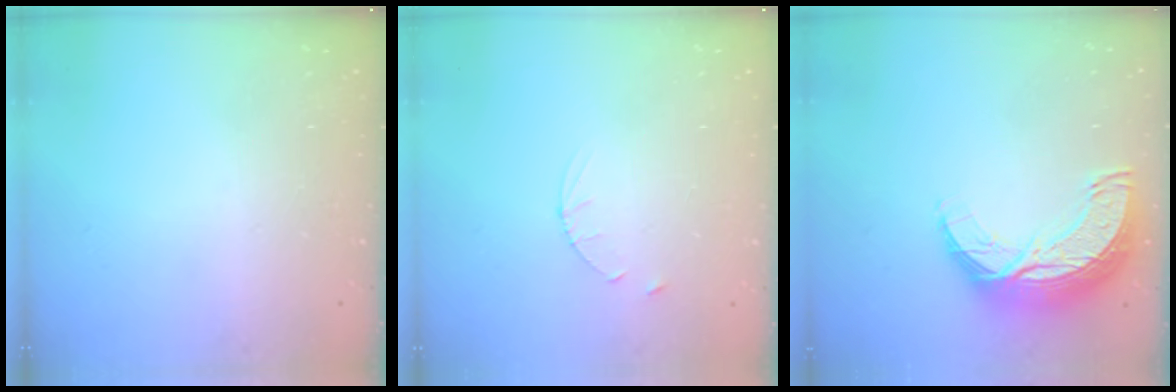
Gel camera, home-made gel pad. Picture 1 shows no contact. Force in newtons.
{"total": 3.0, "press": 2.9, "slide": 0.4}
{"total": 12.4, "press": 12.4, "slide": 0.9}